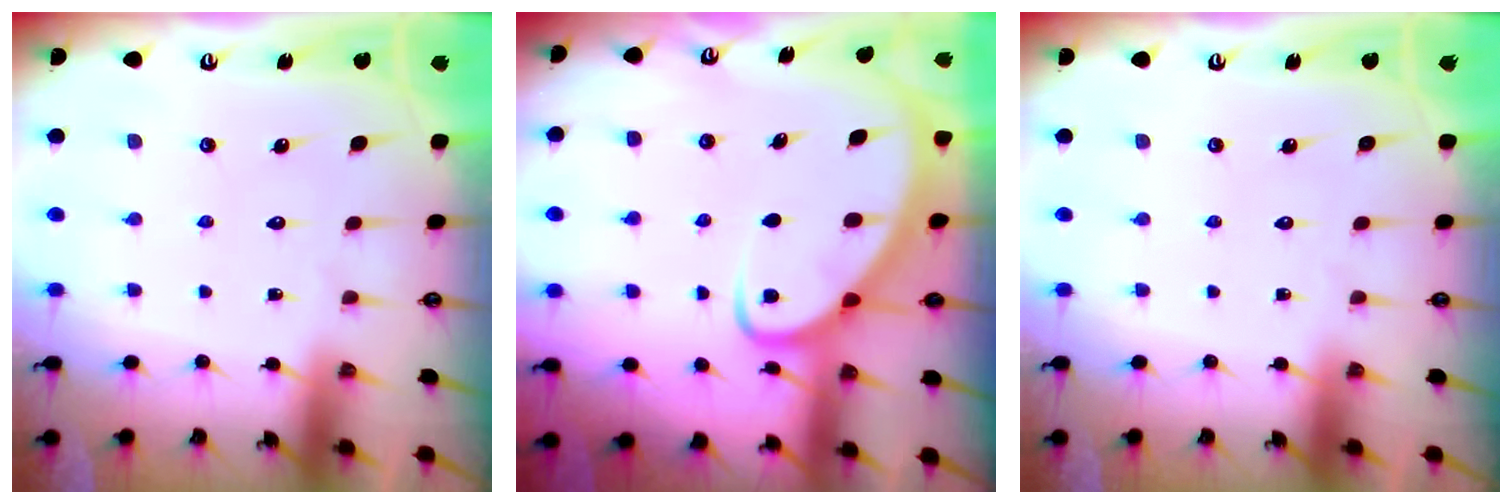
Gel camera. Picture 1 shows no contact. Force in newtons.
{"total": 3.2, "press": 3.2, "slide": 0.4}
{"total": 0.0}